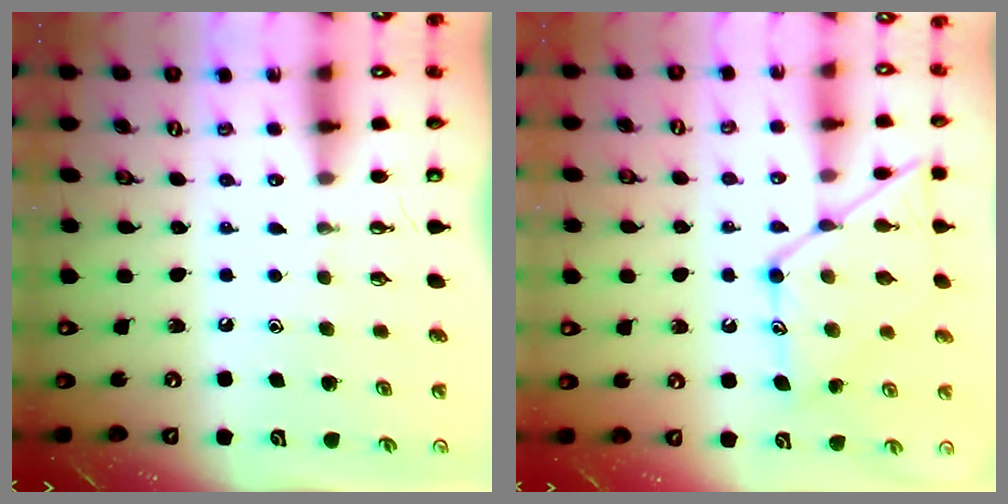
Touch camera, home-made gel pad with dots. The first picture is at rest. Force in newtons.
{"total": 14.8, "press": 14.7, "slide": 1.3}